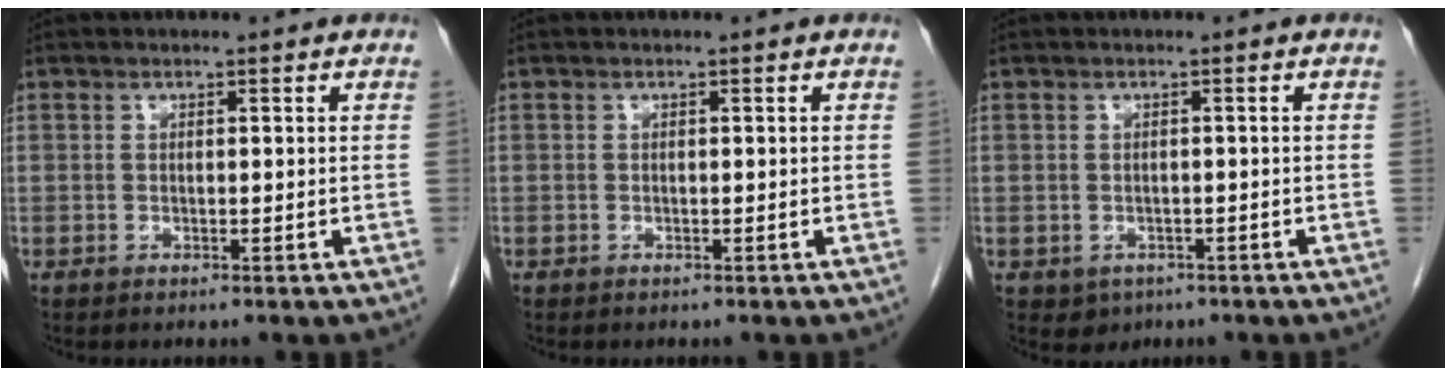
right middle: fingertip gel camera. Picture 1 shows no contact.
{"total": 0.0}
{"total": 2.4, "force": [-1.1, 2.1, 0.6], "torque": [-0.010, 0.004, -0.007]}